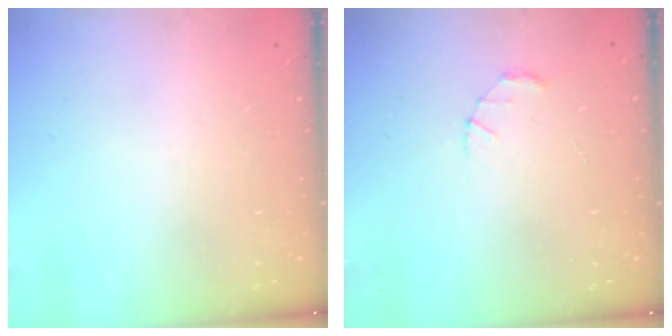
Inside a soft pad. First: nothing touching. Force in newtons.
{"total": 1.5, "press": 1.5, "slide": 0.3}